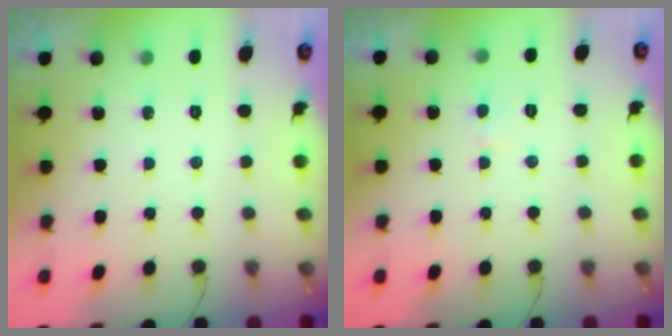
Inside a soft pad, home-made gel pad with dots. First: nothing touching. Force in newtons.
{"total": 2.8, "press": 2.8, "slide": 0.3}